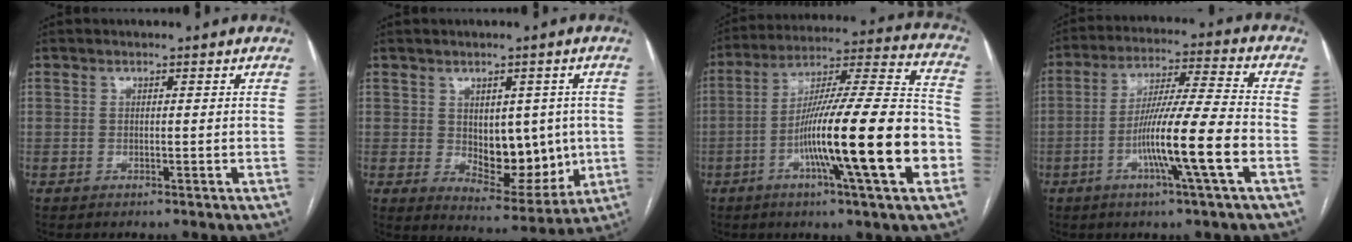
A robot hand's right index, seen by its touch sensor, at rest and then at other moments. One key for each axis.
{"total": 10.6, "fx": 0.0, "fy": 5.8, "fz": 8.8, "tx": -0.115, "ty": -0.004, "tz": 0.021}
{"total": 22.9, "fx": -6.9, "fy": 0.6, "fz": 21.8, "tx": -0.336, "ty": -0.008, "tz": -0.118}
{"total": 13.1, "fx": -4.3, "fy": -1.0, "fz": 12.3, "tx": -0.222, "ty": -0.005, "tz": -0.082}